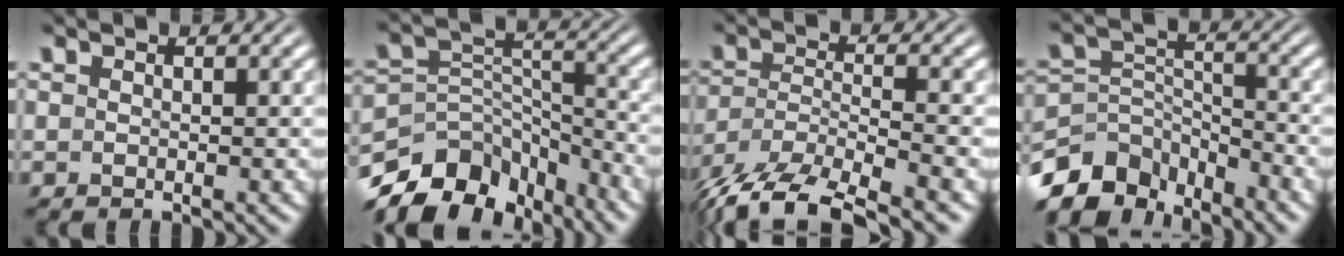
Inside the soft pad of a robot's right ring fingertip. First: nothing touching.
{"total": 11.9, "force": [-6.9, 7.8, 5.8], "torque": [-0.114, -0.058, -0.096]}
{"total": 9.7, "force": [-6.6, 4.9, 5.1], "torque": [-0.116, -0.034, -0.090]}
{"total": 9.9, "force": [-5.9, 6.8, 4.1], "torque": [-0.100, -0.058, -0.083]}